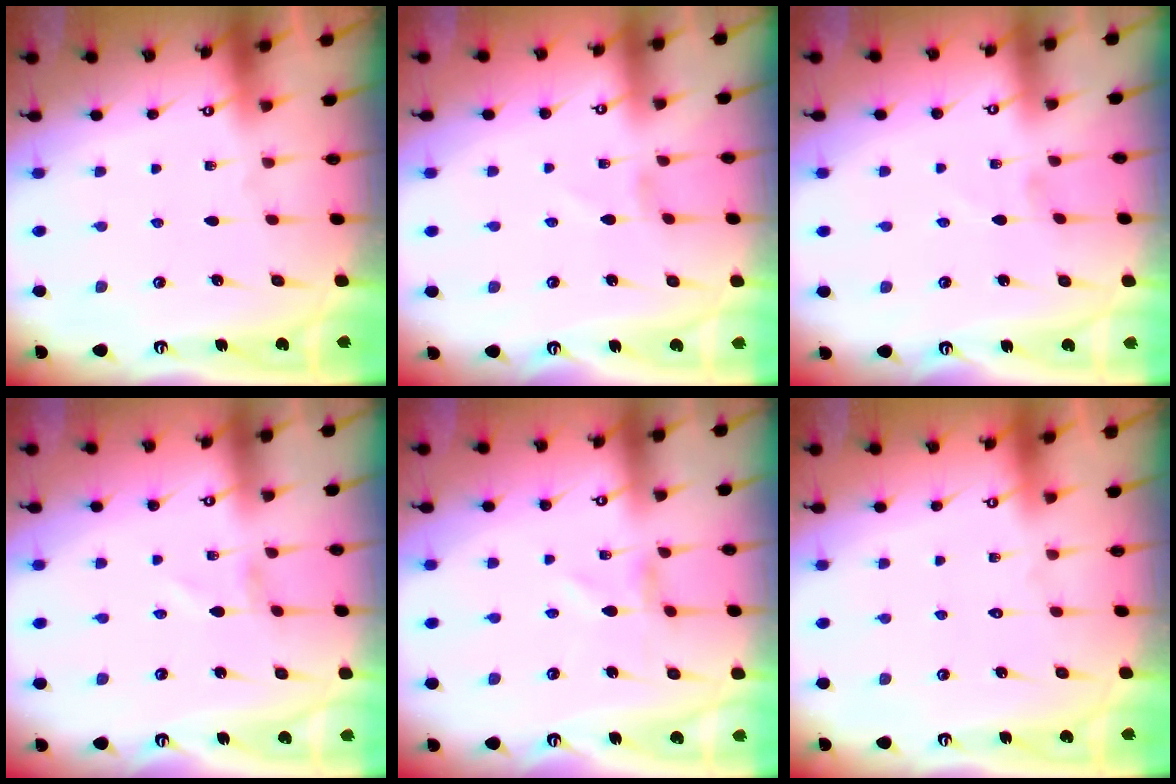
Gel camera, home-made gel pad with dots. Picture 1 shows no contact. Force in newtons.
{"total": 0.7, "press": 0.7, "slide": 0.2}
{"total": 1.0, "press": 1.0, "slide": 0.1}
{"total": 1.0, "press": 1.0, "slide": 0.1}
{"total": 0.7, "press": 0.7, "slide": 0.1}
{"total": 1.6, "press": 1.6, "slide": 0.1}